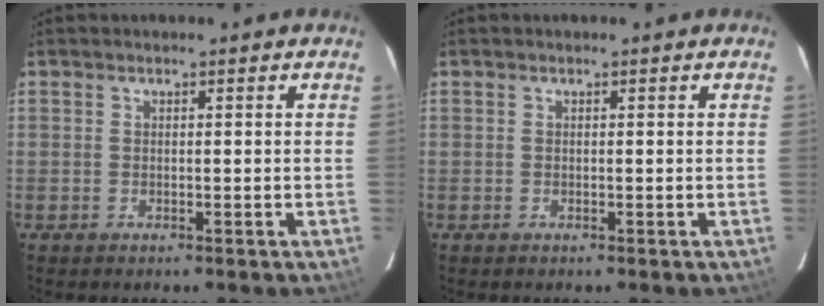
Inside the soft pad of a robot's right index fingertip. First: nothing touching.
{"total": 0.0}